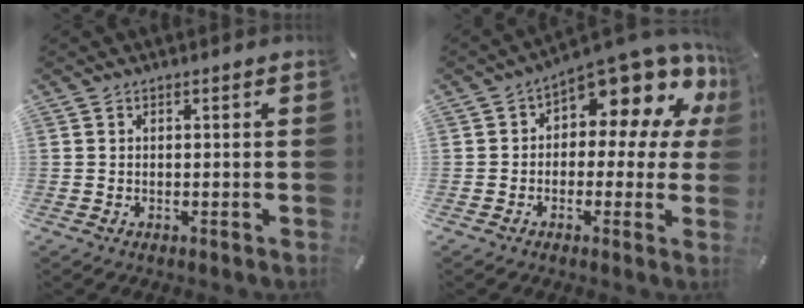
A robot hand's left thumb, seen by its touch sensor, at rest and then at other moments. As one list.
[{"total": 12.2, "force": [7.9, 5.5, 7.6], "torque": [-0.106, -0.079, 0.132]}]